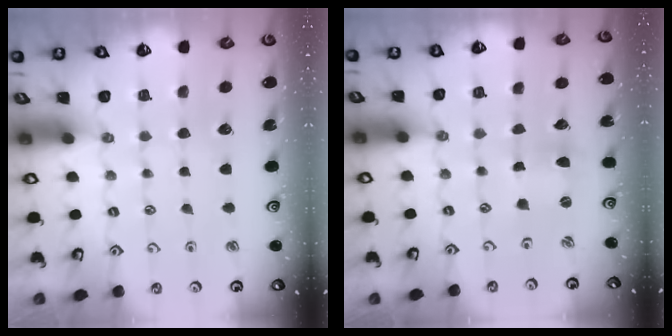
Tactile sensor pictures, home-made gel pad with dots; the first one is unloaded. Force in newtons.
{"total": 1.0, "press": 1.0, "slide": 0.2}